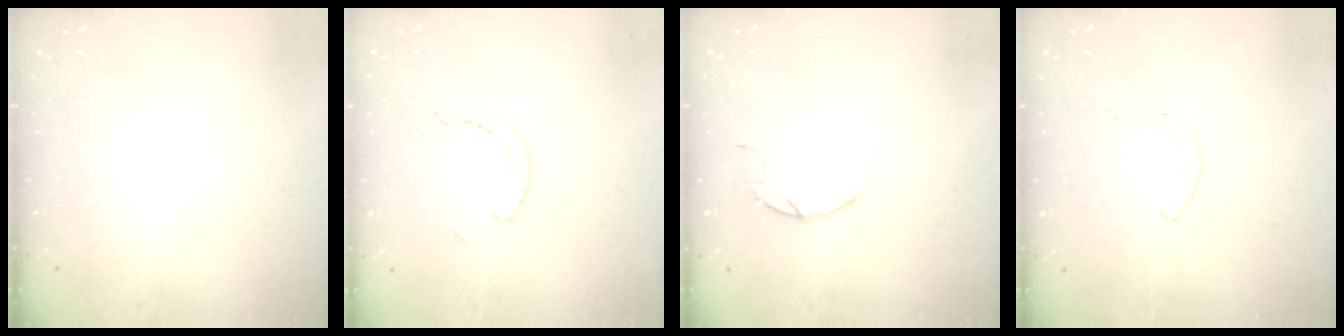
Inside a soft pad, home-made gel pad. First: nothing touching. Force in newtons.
{"total": 2.4, "press": 2.4, "slide": 0.4}
{"total": 4.5, "press": 4.5, "slide": 0.5}
{"total": 0.0}